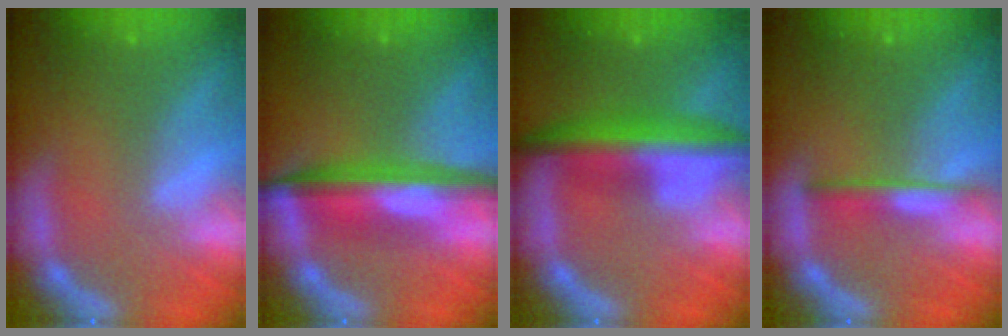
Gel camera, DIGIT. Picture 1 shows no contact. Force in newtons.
{"total": 7.1}
{"total": 7.1}
{"total": 2.4}